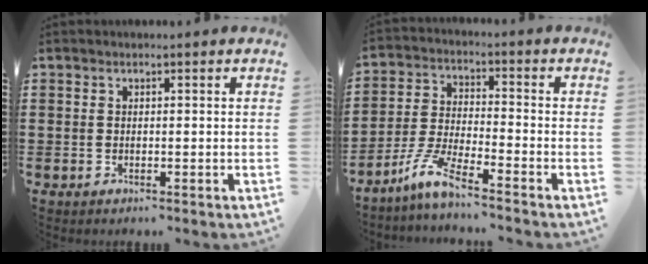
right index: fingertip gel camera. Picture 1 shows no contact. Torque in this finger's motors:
{"motor_torque": [-0.54, 0.66, 0.26, 0.11]}